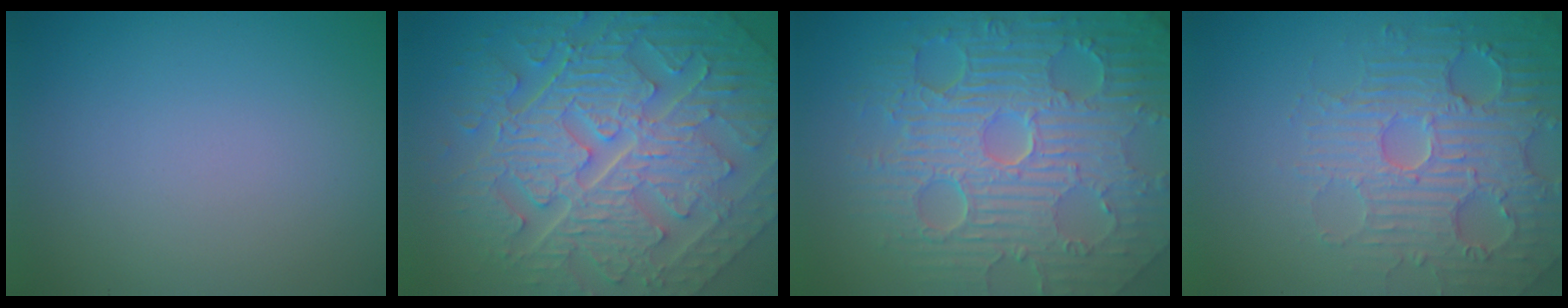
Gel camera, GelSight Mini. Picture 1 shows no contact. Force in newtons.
{"total": 11.5, "press": 7.9, "slide": 8.4}
{"total": 11.6, "press": 7.5, "slide": 8.9}
{"total": 4.7, "press": 4.7, "slide": 0.9}